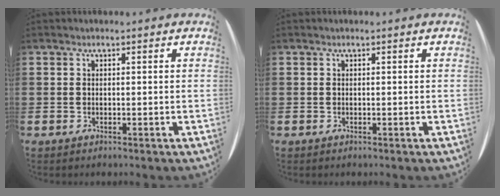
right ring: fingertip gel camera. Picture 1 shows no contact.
{"total": 0.0}